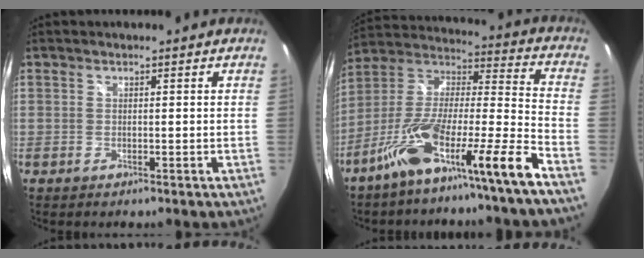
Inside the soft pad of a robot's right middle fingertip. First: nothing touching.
{"total": 17.9, "force": [-12.0, -0.4, 13.4], "torque": [-0.216, -0.020, -0.214]}